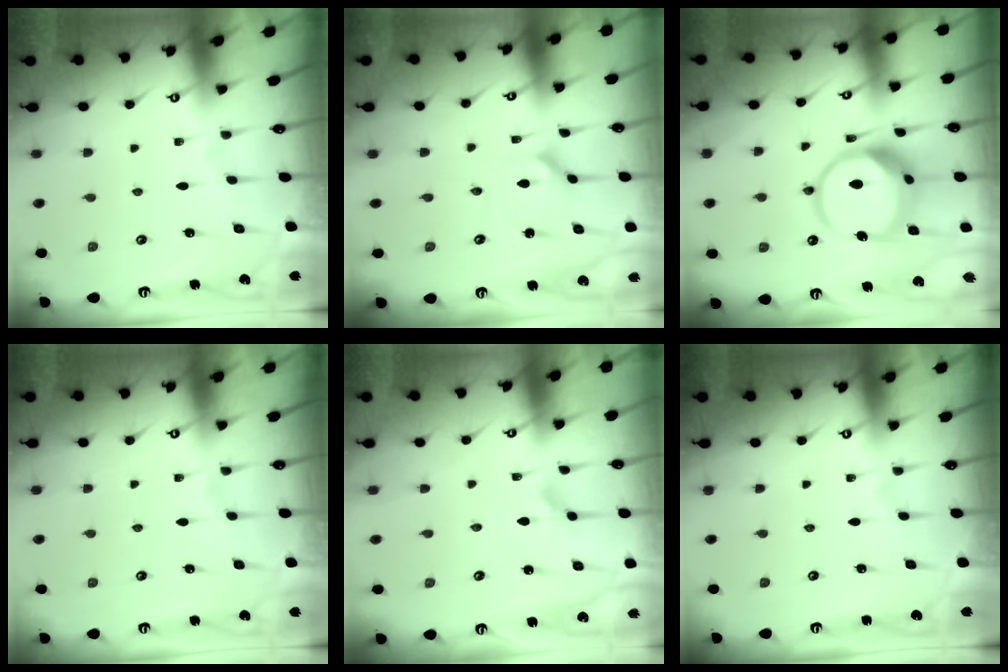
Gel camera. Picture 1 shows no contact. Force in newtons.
{"total": 2.9, "press": 2.9, "slide": 0.4}
{"total": 15.9, "press": 15.8, "slide": 1.9}
{"total": 0.0}
{"total": 2.3, "press": 2.3, "slide": 0.0}
{"total": 0.0}